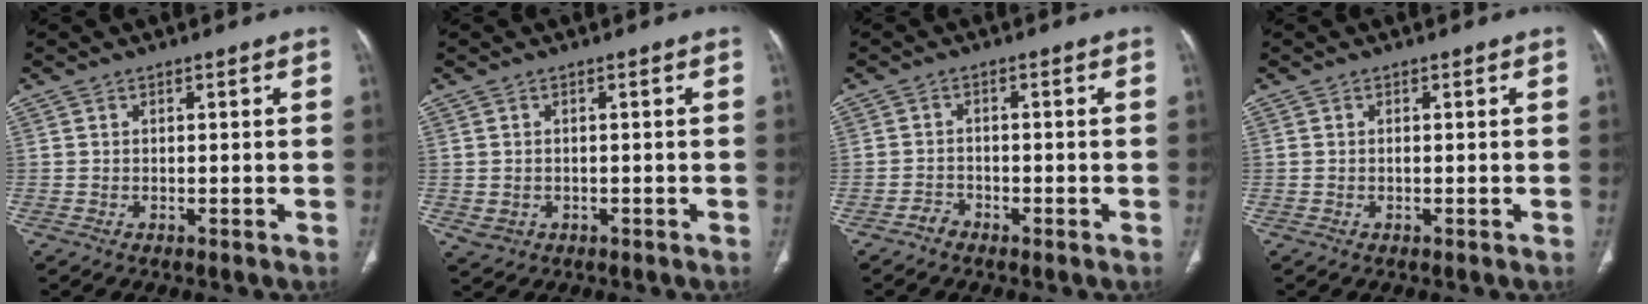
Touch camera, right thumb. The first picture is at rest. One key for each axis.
{"total": 2.4, "fx": -0.3, "fy": 2.1, "fz": 1.0, "tx": -0.020, "ty": 0.003, "tz": 0.008}
{"total": 1.7, "fx": -1.3, "fy": 1.0, "fz": 0.1, "tx": -0.001, "ty": 0.006, "tz": -0.027}
{"total": 0.0}